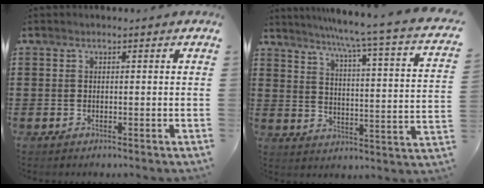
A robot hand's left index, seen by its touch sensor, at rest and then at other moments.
{"total": 5.2, "force": [4.0, -1.6, 2.9], "torque": [-0.067, -0.053, 0.052]}